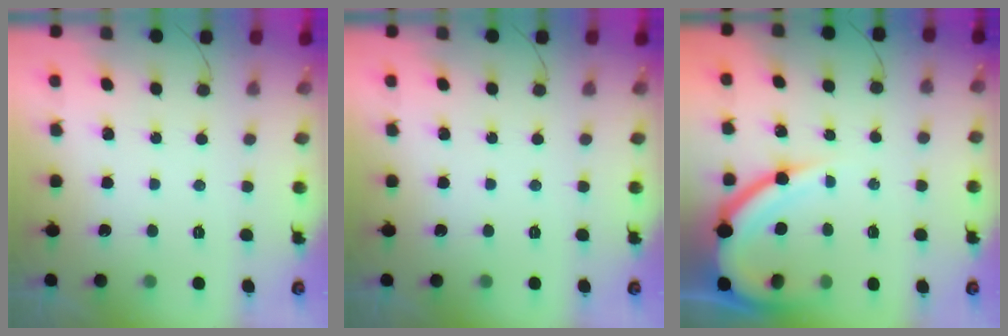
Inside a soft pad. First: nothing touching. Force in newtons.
{"total": 0.0}
{"total": 12.2, "press": 12.1, "slide": 1.3}